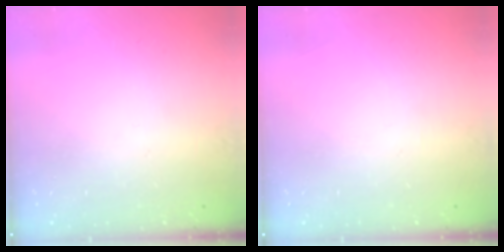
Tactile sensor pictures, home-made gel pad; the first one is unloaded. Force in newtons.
{"total": 0.0}